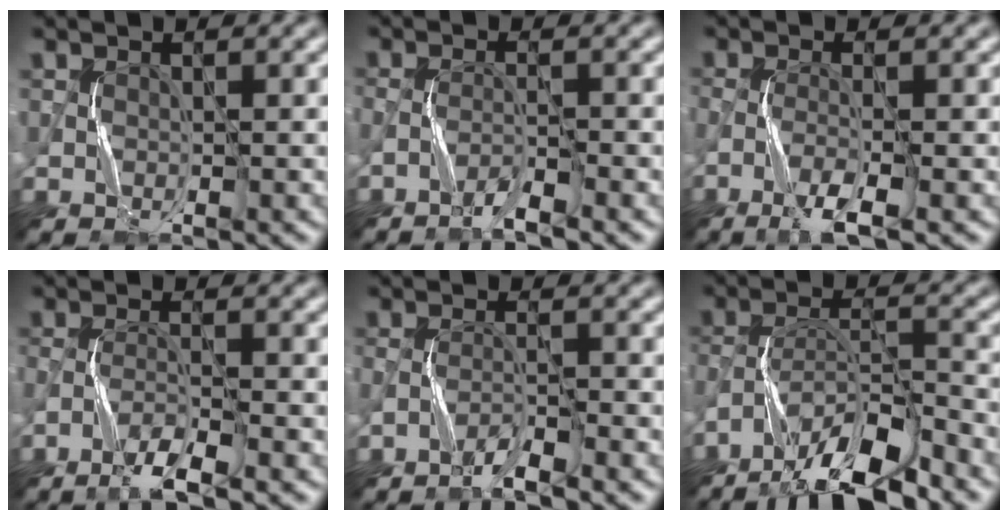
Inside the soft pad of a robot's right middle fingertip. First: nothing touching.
{"total": 2.1, "force": [-1.5, 0.1, 1.5], "torque": [-0.031, 0.004, -0.037]}
{"total": 3.2, "force": [-1.6, 0.4, 2.8], "torque": [-0.059, 0.000, -0.039]}
{"total": 3.4, "force": [-2.2, 0.3, 2.5], "torque": [-0.053, 0.002, -0.054]}
{"total": 2.4, "force": [-1.8, 0.1, 1.6], "torque": [-0.034, 0.005, -0.042]}
{"total": 9.3, "force": [-7.4, 1.9, 5.3], "torque": [-0.093, 0.010, -0.135]}